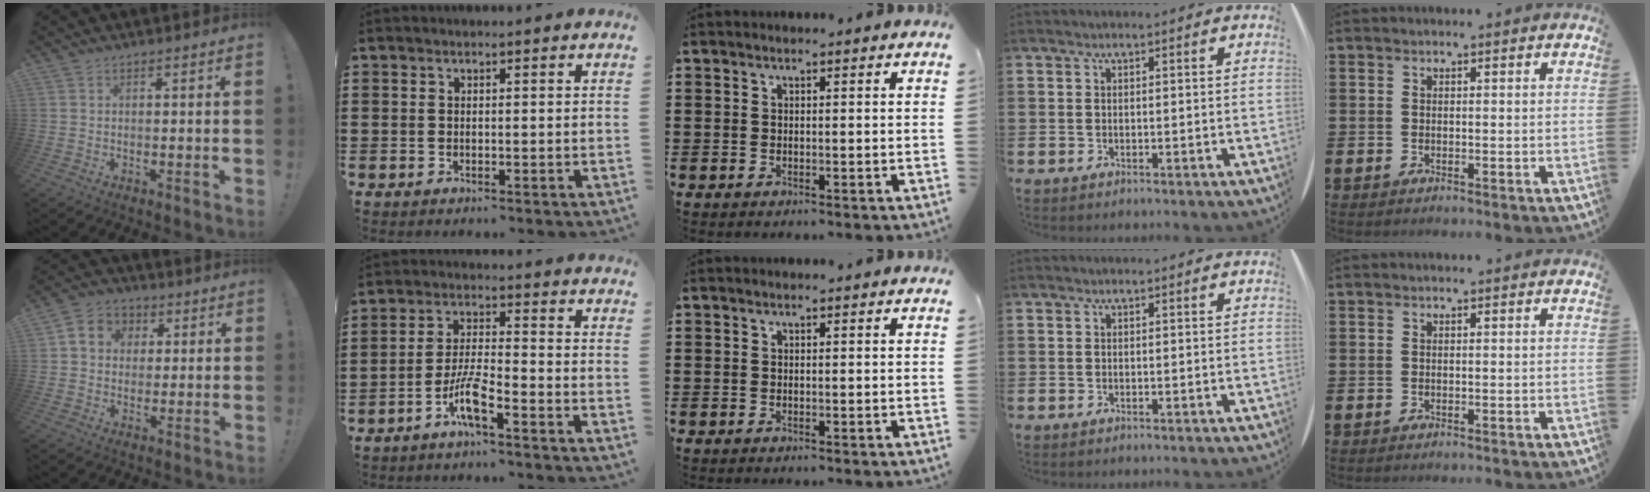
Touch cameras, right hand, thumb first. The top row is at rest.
{"thumb": {"total": 7.4, "force": [1.1, 6.7, 3.0], "torque": [-0.052, 0.011, 0.026]}, "index": {"total": 6.3, "force": [-4.0, 0.8, 4.8], "torque": [-0.113, -0.006, -0.080]}}